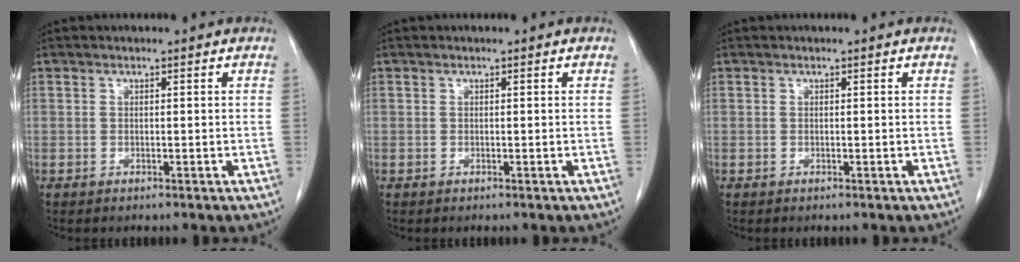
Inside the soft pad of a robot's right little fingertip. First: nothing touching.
{"total": 0.0}
{"total": 0.0}